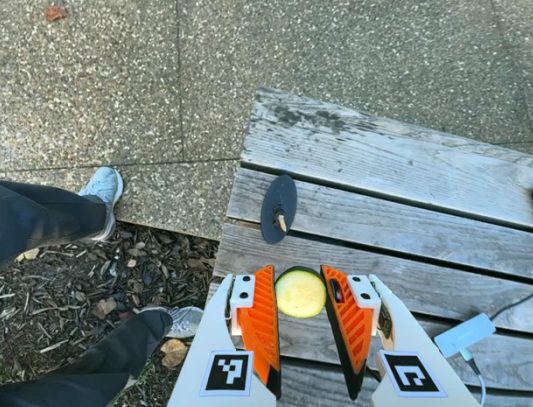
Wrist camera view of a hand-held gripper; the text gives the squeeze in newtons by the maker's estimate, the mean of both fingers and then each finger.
{"total": 7.4, "left": 6.9, "right": 8.0}